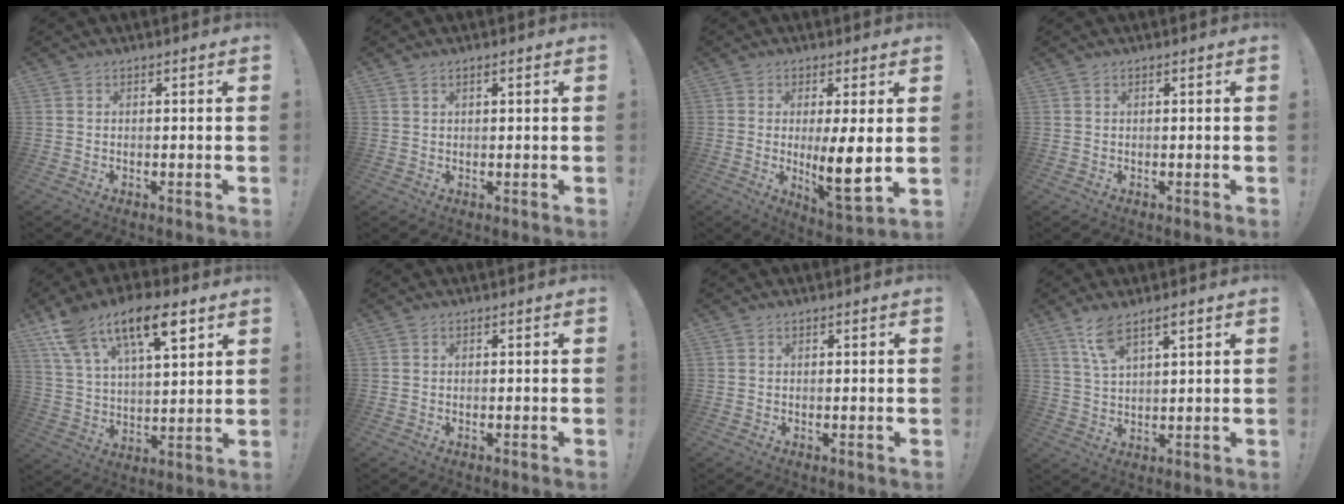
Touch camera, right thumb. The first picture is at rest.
{"total": 1.3, "force": [0.7, 0.5, 0.9], "torque": [-0.024, 0.005, 0.015]}
{"total": 10.7, "force": [0.2, 2.7, 10.4], "torque": [-0.163, -0.023, 0.000]}
{"total": 0.0}
{"total": 16.7, "force": [10.2, 7.2, 11.0], "torque": [-0.192, -0.050, 0.179]}
{"total": 0.0}
{"total": 0.5, "force": [0.4, 0.1, 0.3], "torque": [0.004, -0.004, 0.005]}
{"total": 7.7, "force": [5.1, 2.6, 5.1], "torque": [-0.090, -0.018, 0.092]}